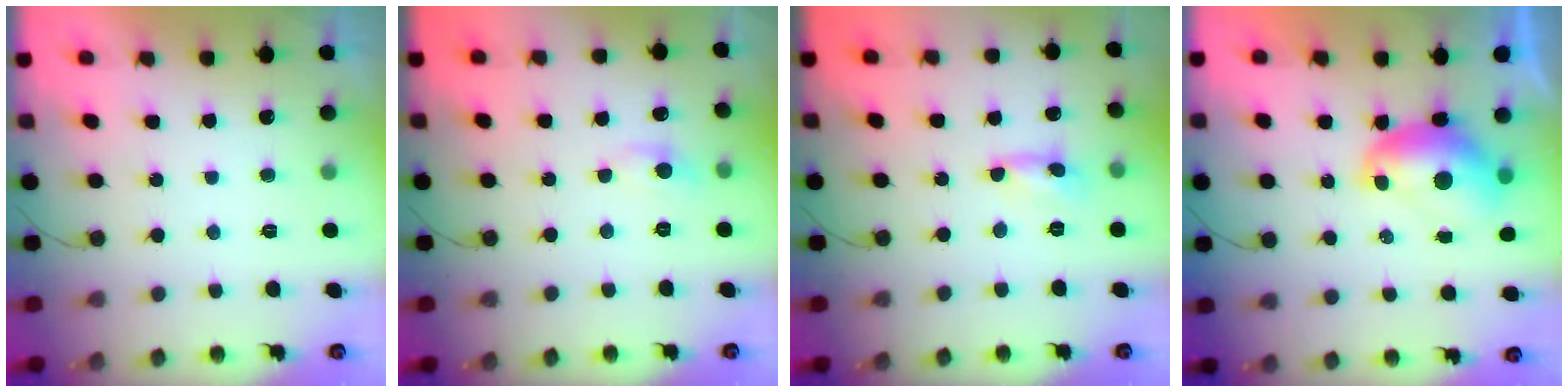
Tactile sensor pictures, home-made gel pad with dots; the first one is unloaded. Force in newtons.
{"total": 4.5, "press": 4.4, "slide": 0.6}
{"total": 0.8, "press": 0.7, "slide": 0.1}
{"total": 9.6, "press": 9.6, "slide": 1.0}